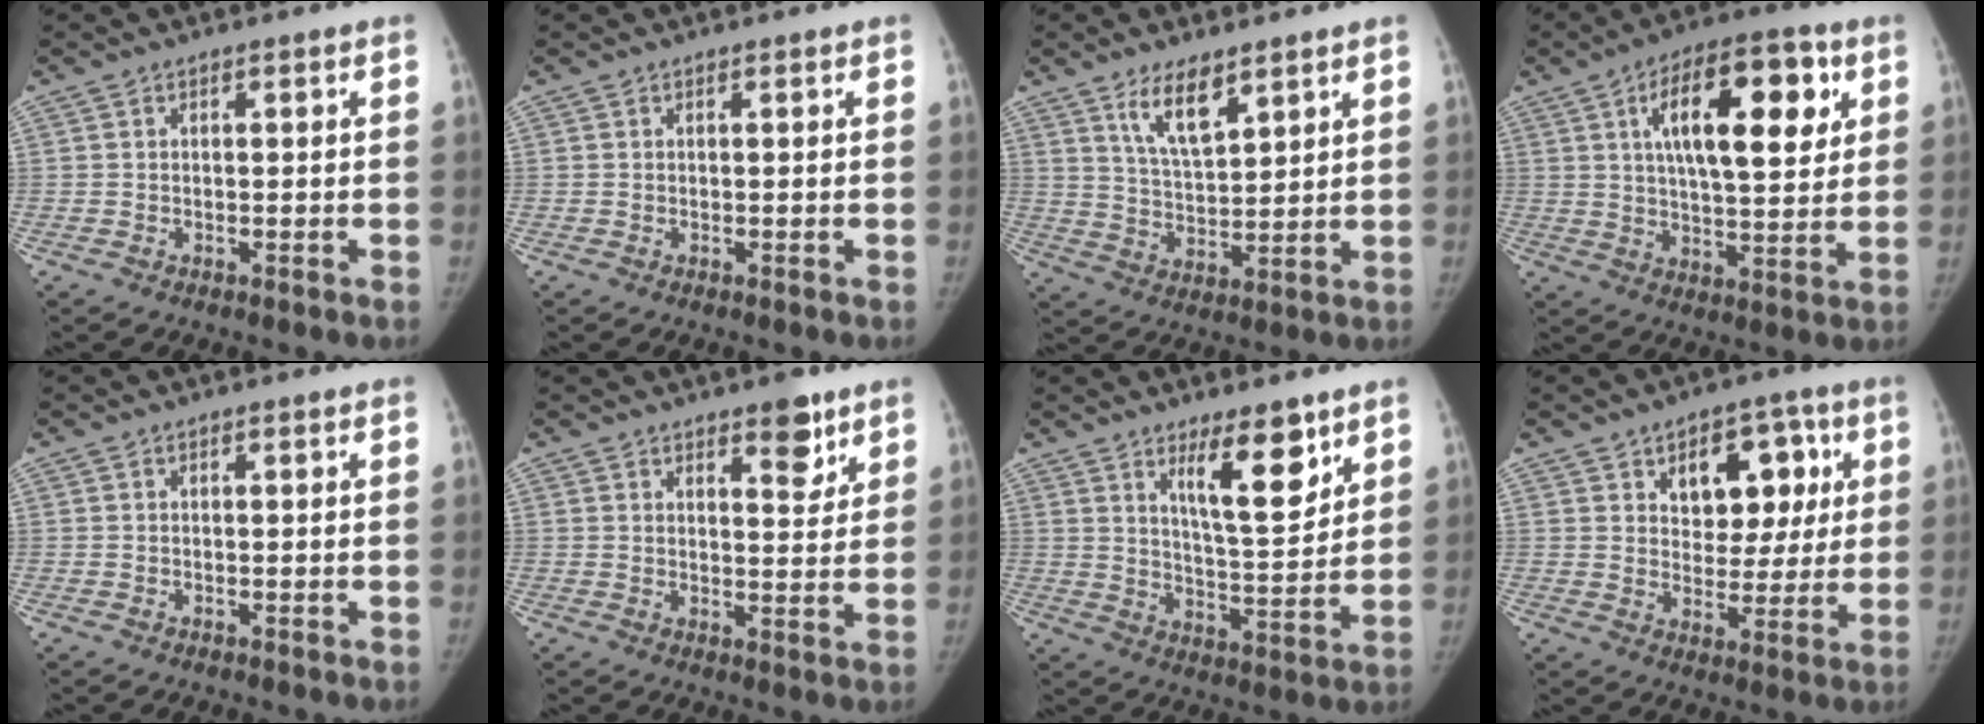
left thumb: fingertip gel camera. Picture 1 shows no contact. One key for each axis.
{"total": 0.0}
{"total": 8.3, "fx": 5.3, "fy": 3.1, "fz": 5.6, "tx": -0.085, "ty": -0.036, "tz": 0.102}
{"total": 18.5, "fx": 6.3, "fy": 7.7, "fz": 15.6, "tx": -0.209, "ty": -0.007, "tz": 0.095}
{"total": 0.0}
{"total": 5.8, "fx": 3.8, "fy": 2.4, "fz": 3.7, "tx": -0.026, "ty": -0.024, "tz": 0.051}
{"total": 11.0, "fx": 6.6, "fy": 3.3, "fz": 8.1, "tx": -0.104, "ty": -0.054, "tz": 0.112}
{"total": 12.3, "fx": 4.5, "fy": 8.1, "fz": 8.0, "tx": -0.054, "ty": -0.008, "tz": 0.065}